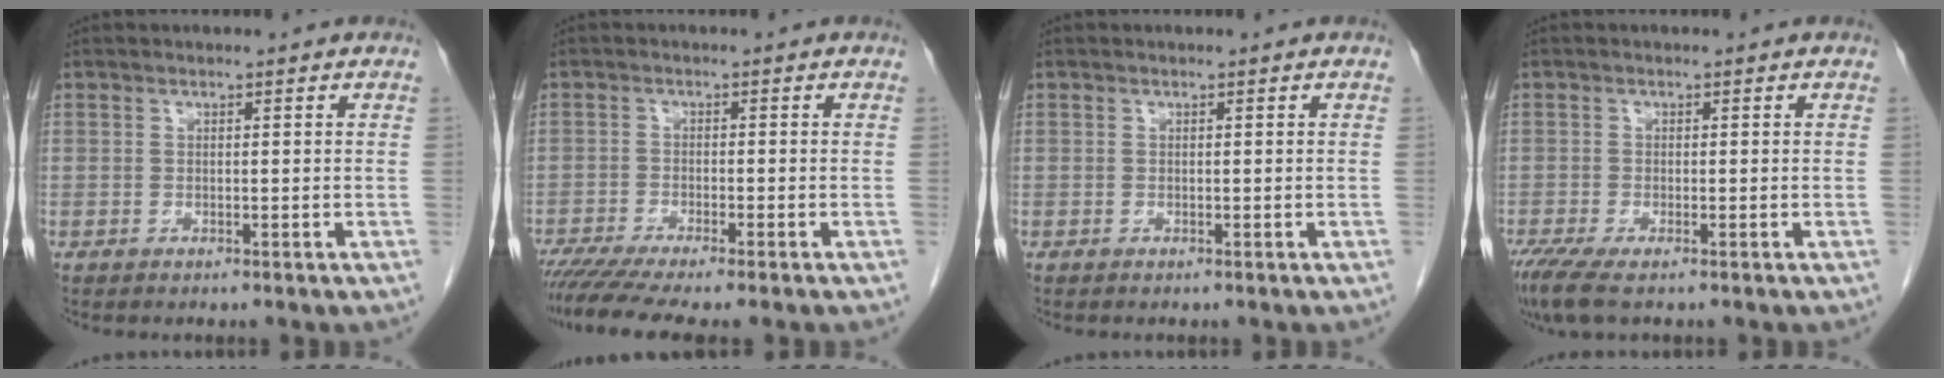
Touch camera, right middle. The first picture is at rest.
{"total": 8.6, "force": [-7.1, 0.0, 4.9], "torque": [-0.073, -0.019, -0.114]}
{"total": 0.0}
{"total": 4.9, "force": [-3.4, 0.8, 3.4], "torque": [-0.065, -0.015, -0.060]}